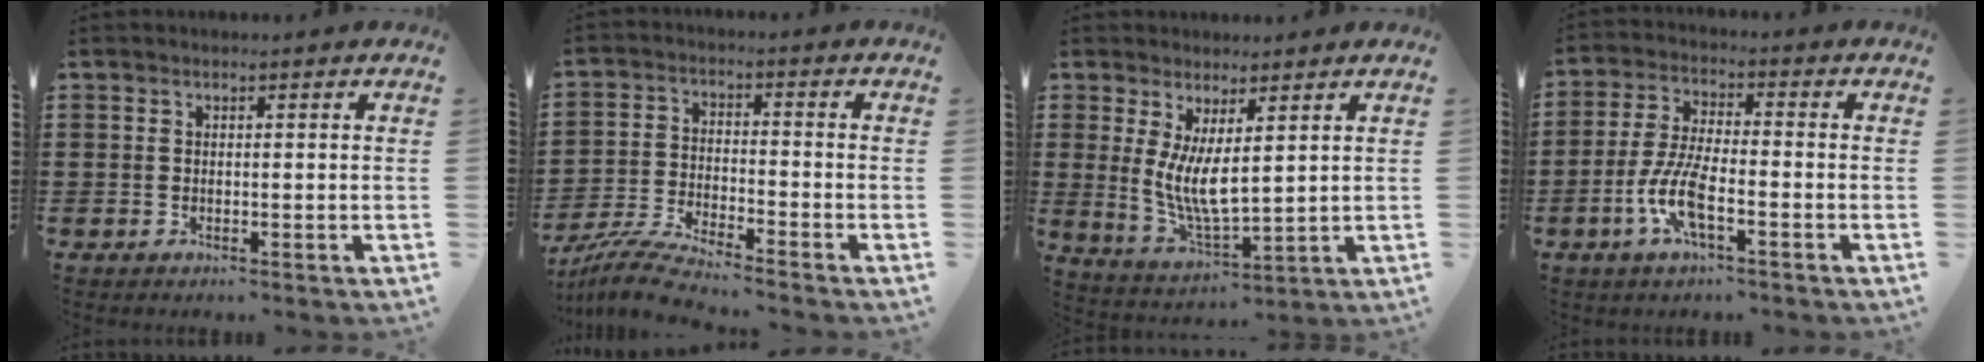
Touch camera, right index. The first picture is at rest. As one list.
[{"total": 6.1, "force": [-5.8, -0.2, 1.9], "torque": [-0.054, -0.010, -0.117]}, {"total": 6.7, "force": [1.5, 2.3, 6.2], "torque": [-0.132, -0.007, 0.027]}, {"total": 7.7, "force": [-3.2, 2.2, 6.7], "torque": [-0.159, -0.013, -0.065]}]